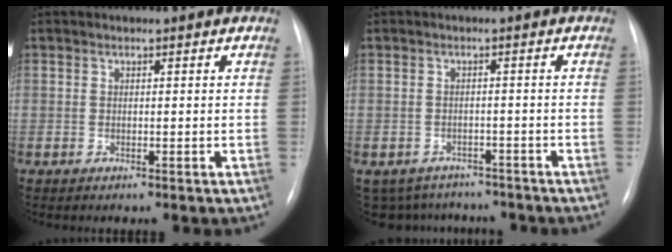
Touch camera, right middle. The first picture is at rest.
{"total": 8.2, "force": [-7.1, 4.0, 1.0], "torque": [-0.018, 0.012, -0.086]}